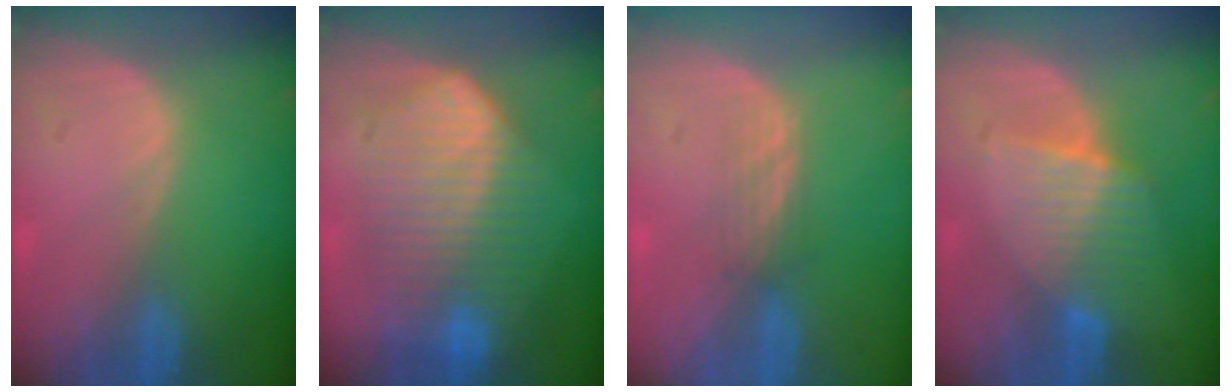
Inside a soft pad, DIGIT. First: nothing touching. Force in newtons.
{"total": 10.3, "press": 10.3, "slide": 0.4}
{"total": 2.2, "press": 2.2, "slide": 0.4}
{"total": 6.8, "press": 6.0, "slide": 3.3}